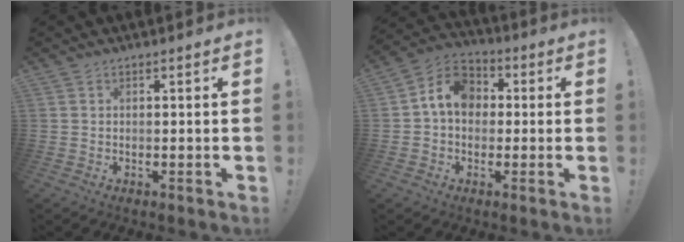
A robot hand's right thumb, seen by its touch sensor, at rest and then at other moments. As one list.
[{"total": 10.1, "force": [1.2, 7.8, 6.3], "torque": [-0.100, 0.017, 0.029]}]